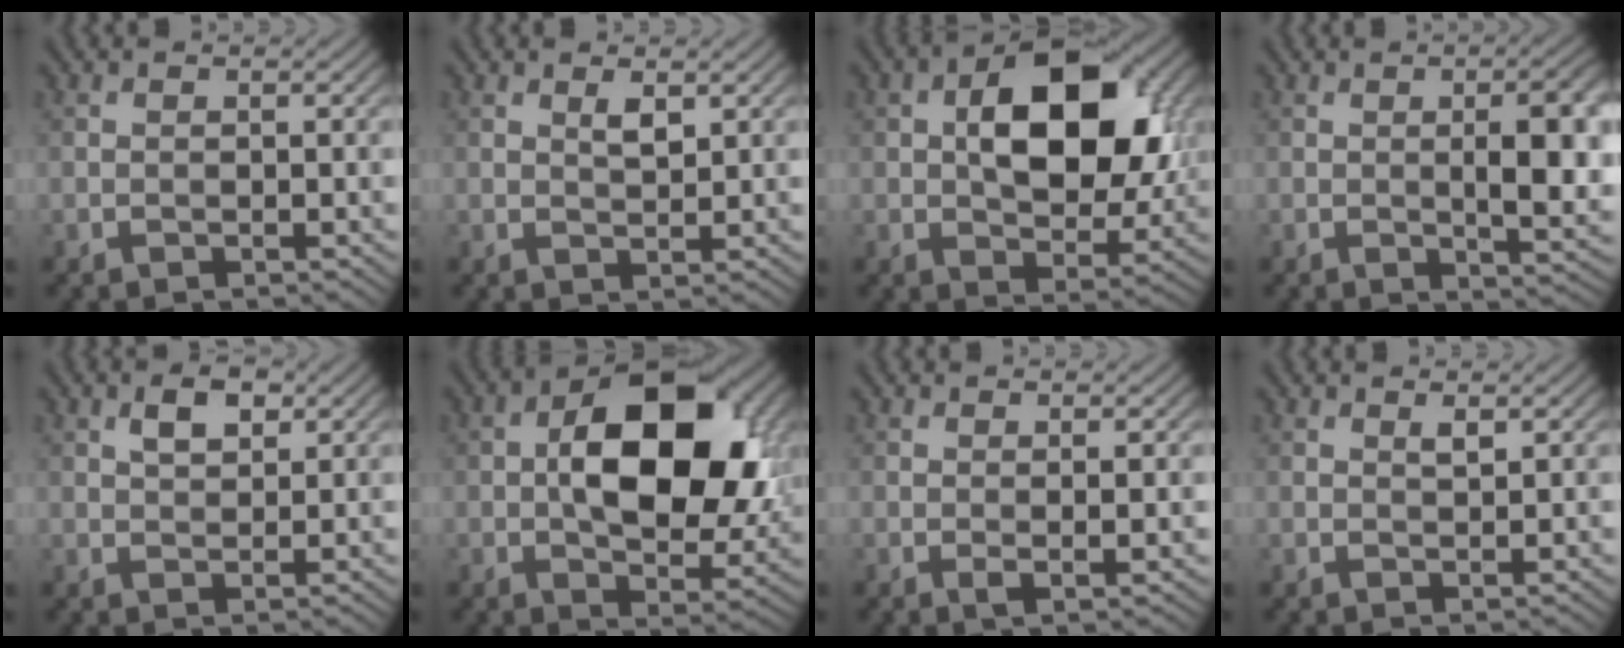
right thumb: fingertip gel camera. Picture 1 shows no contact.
{"total": 2.1, "force": [1.1, 0.8, 1.6], "torque": [-0.033, -0.003, 0.023]}
{"total": 12.8, "force": [2.1, 7.4, 10.3], "torque": [-0.150, 0.003, 0.032]}
{"total": 8.4, "force": [0.3, 2.8, 7.9], "torque": [-0.114, 0.003, 0.007]}
{"total": 3.3, "force": [1.5, 1.7, 2.3], "torque": [-0.043, 0.002, 0.027]}
{"total": 14.7, "force": [1.4, 8.3, 12.0], "torque": [-0.183, 0.004, 0.024]}
{"total": 1.6, "force": [0.3, 0.2, 1.5], "torque": [-0.032, -0.004, 0.005]}
{"total": 1.3, "force": [0.8, 0.3, 0.9], "torque": [-0.022, -0.002, 0.015]}